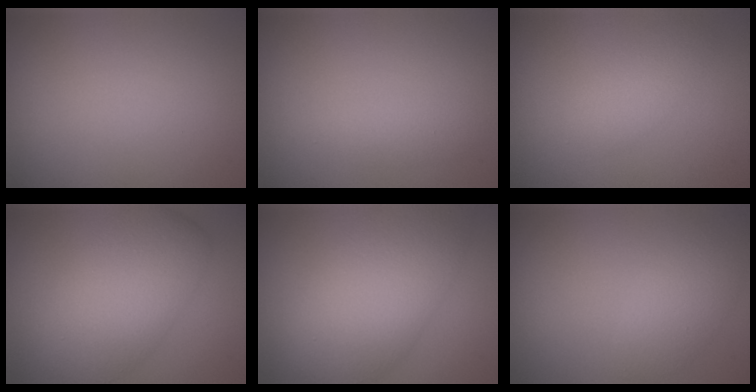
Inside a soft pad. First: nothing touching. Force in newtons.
{"total": 1.5, "press": 1.5, "slide": 0.1}
{"total": 2.2, "press": 2.2, "slide": 0.2}
{"total": 7.0, "press": 7.0, "slide": 0.2}
{"total": 8.2, "press": 8.2, "slide": 0.3}
{"total": 2.8, "press": 2.8, "slide": 0.1}